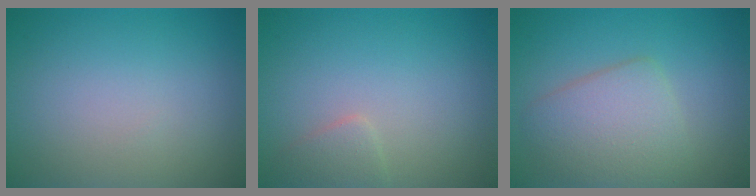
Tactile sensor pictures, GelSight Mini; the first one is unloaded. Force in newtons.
{"total": 1.4, "press": 1.4, "slide": 0.1}
{"total": 4.5, "press": 4.5, "slide": 0.1}